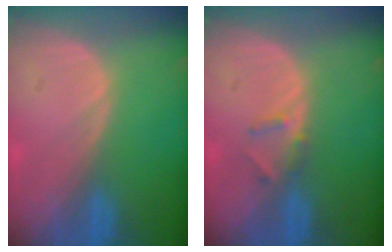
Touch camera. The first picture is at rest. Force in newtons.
{"total": 1.9, "press": 1.7, "slide": 0.9}